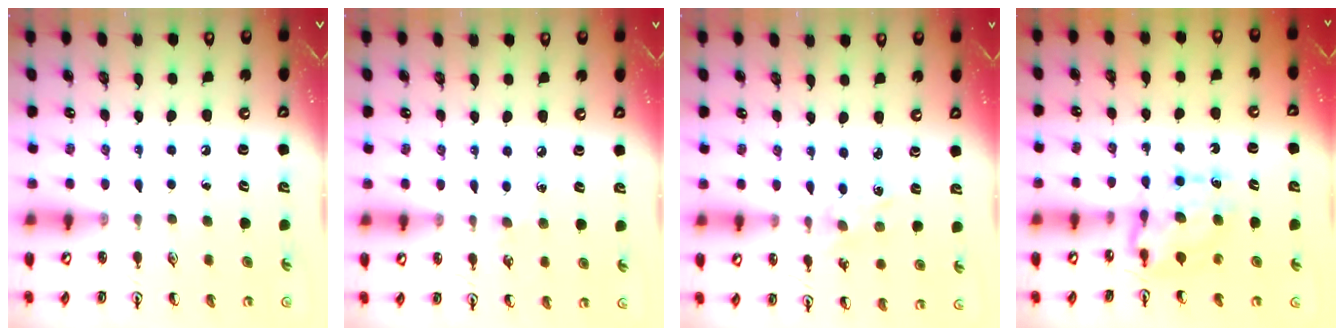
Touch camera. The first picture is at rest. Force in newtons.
{"total": 4.7, "press": 4.7, "slide": 0.7}
{"total": 0.7, "press": 0.7, "slide": 0.2}
{"total": 6.7, "press": 6.7, "slide": 0.7}